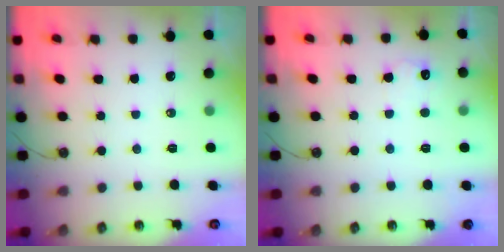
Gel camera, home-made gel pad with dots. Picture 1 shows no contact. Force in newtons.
{"total": 5.0, "press": 4.8, "slide": 1.2}